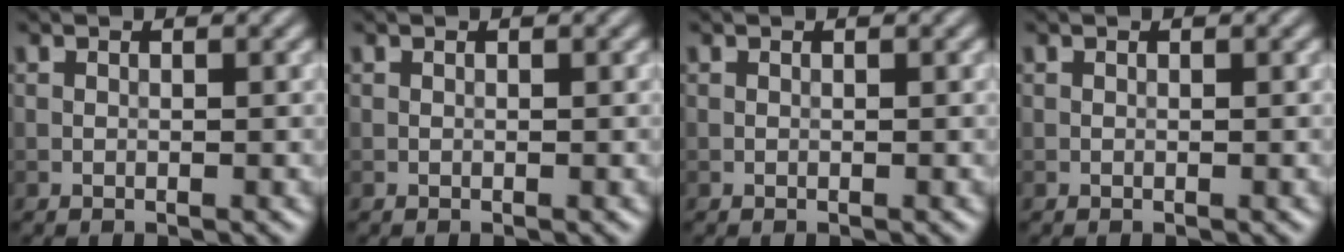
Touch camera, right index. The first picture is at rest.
{"total": 0.0}
{"total": 0.0}
{"total": 0.0}